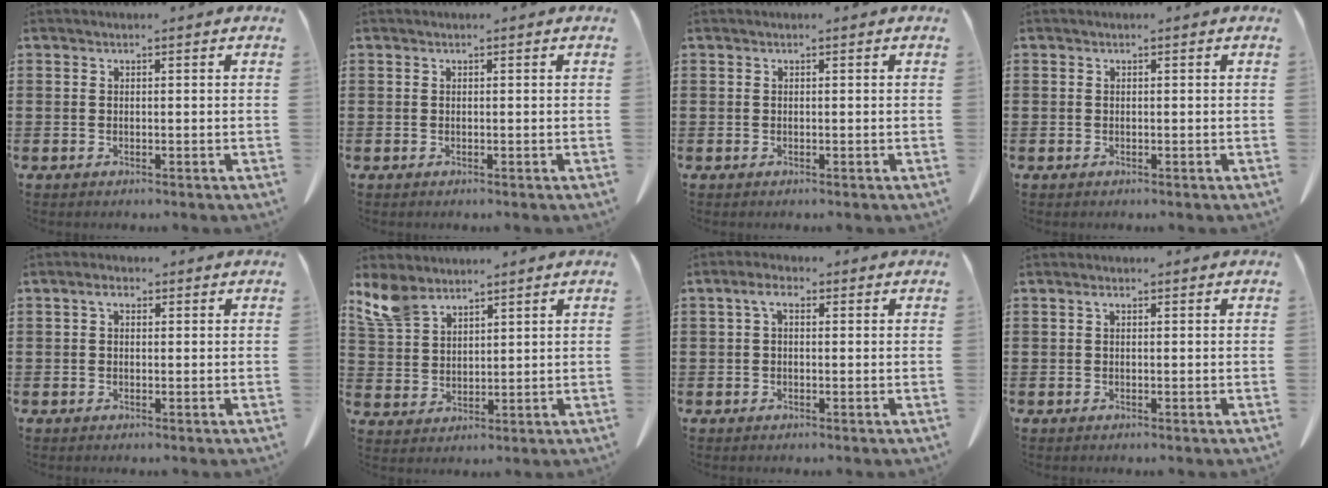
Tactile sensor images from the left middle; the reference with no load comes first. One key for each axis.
{"total": 0.0}
{"total": 0.0}
{"total": 0.0}
{"total": 1.9, "fx": 0.4, "fy": 1.1, "fz": 1.4, "tx": -0.031, "ty": 0.008, "tz": 0.005}
{"total": 6.0, "fx": 4.5, "fy": 3.0, "fz": 2.6, "tx": -0.079, "ty": -0.005, "tz": 0.085}
{"total": 2.8, "fx": 0.2, "fy": 1.5, "fz": 2.3, "tx": -0.050, "ty": 0.009, "tz": 0.002}
{"total": 0.9, "fx": 0.2, "fy": 0.4, "fz": 0.8, "tx": -0.017, "ty": 0.005, "tz": 0.002}